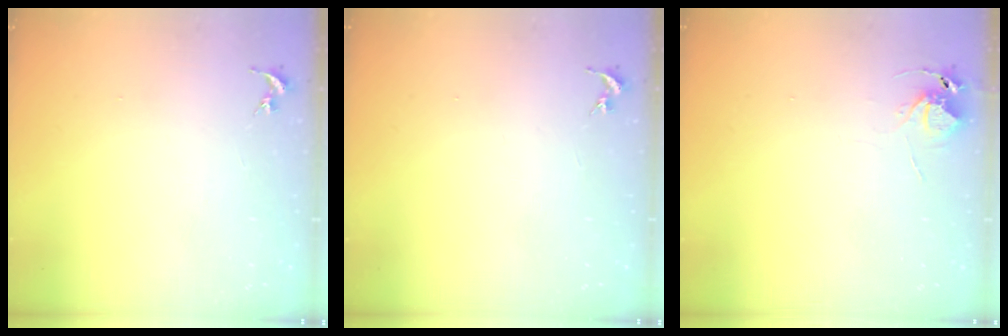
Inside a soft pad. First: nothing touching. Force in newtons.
{"total": 0.0}
{"total": 5.7, "press": 5.7, "slide": 0.3}